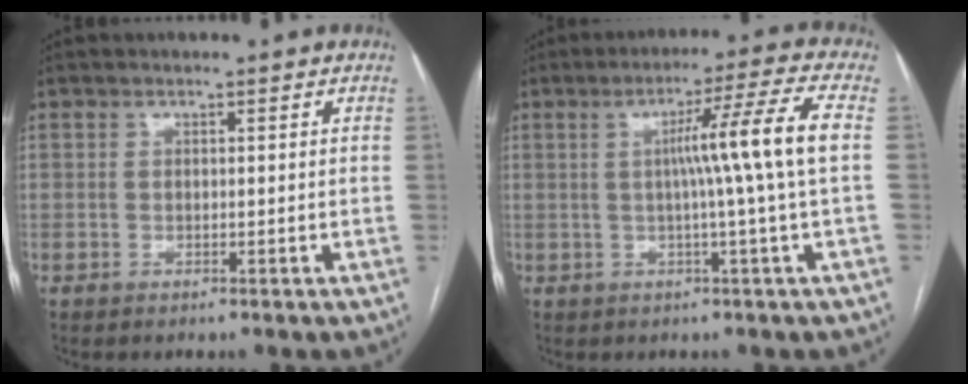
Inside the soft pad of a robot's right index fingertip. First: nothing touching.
{"total": 9.7, "force": [0.6, -2.4, 9.4], "torque": [-0.143, 0.008, 0.014]}